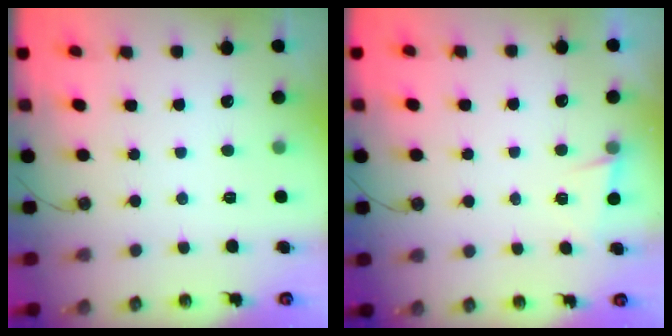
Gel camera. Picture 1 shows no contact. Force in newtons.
{"total": 2.7, "press": 2.6, "slide": 1.0}